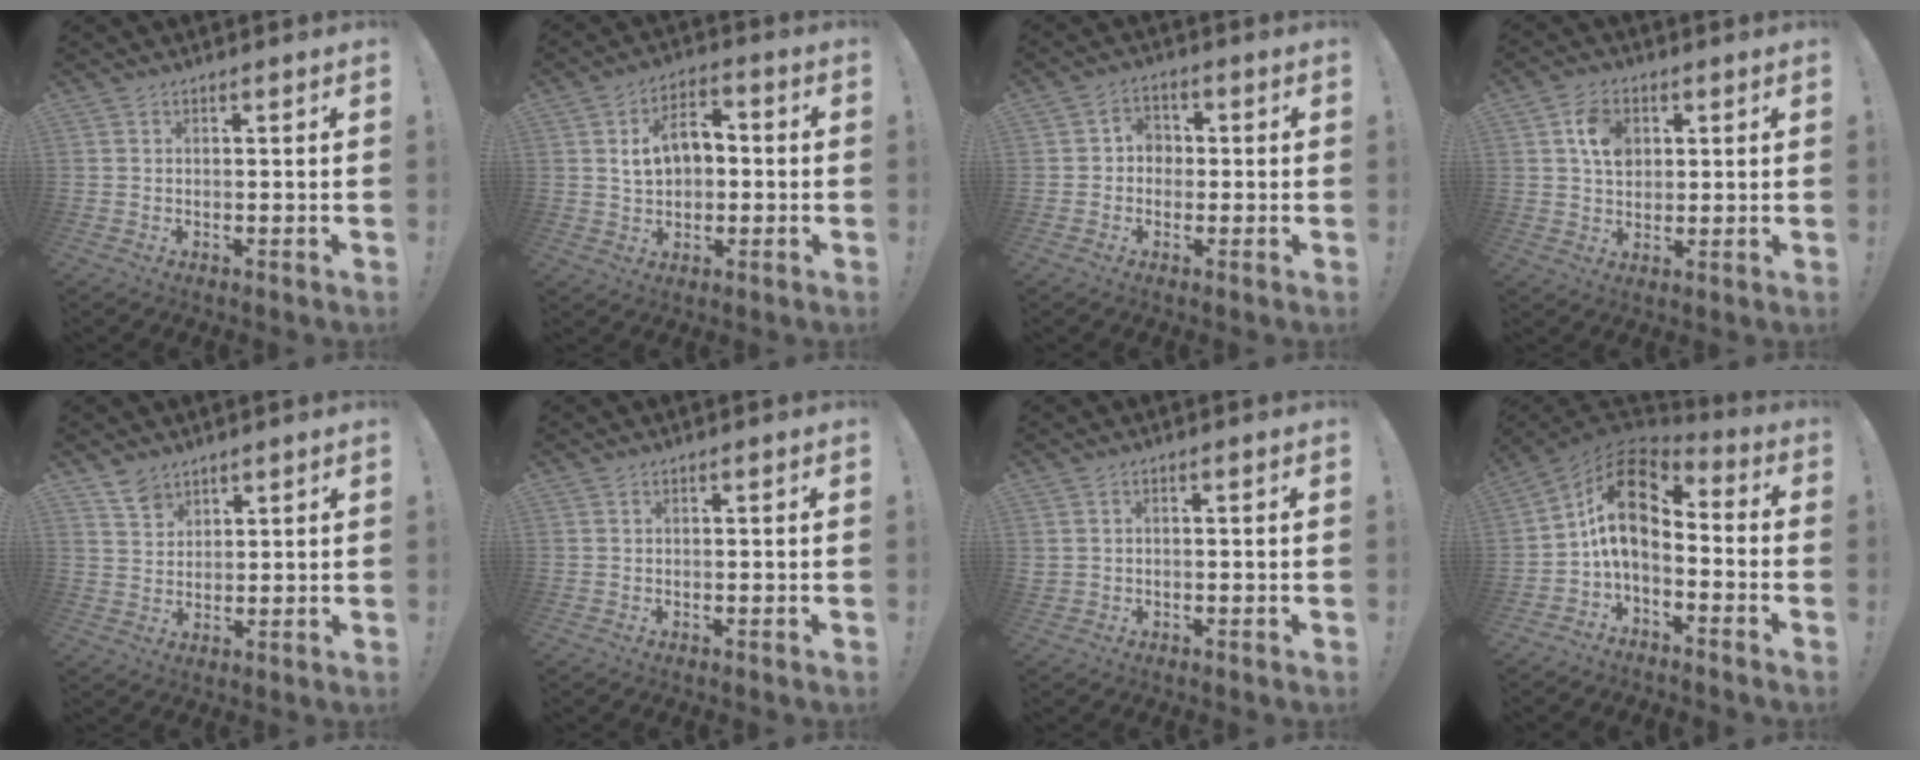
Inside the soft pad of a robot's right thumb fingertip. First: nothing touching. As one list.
[{"total": 10.2, "force": [1.7, 7.3, 7.0], "torque": [-0.103, 0.006, 0.034]}, {"total": 4.6, "force": [-0.8, 4.1, 1.9], "torque": [-0.039, 0.017, -0.013]}, {"total": 8.8, "force": [2.8, 6.6, 5.1], "torque": [-0.083, 0.007, 0.055]}, {"total": 5.6, "force": [4.5, 3.2, 1.1], "torque": [-0.016, -0.030, 0.085]}, {"total": 0.0}, {"total": 0.7, "force": [0.3, 0.6, 0.2], "torque": [-0.005, 0.002, 0.005]}, {"total": 14.5, "force": [2.2, 8.7, 11.4], "torque": [-0.204, -0.006, 0.041]}]